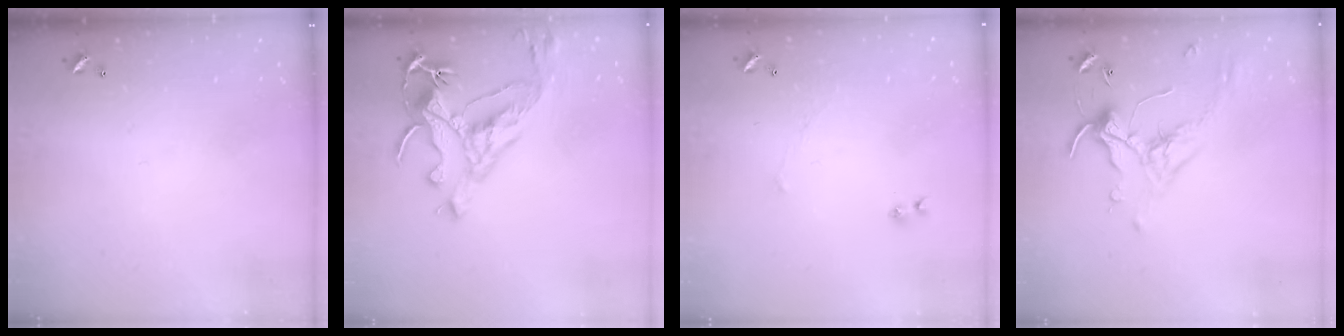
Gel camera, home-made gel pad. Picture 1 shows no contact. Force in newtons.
{"total": 7.3, "press": 7.2, "slide": 1.6}
{"total": 1.6, "press": 1.5, "slide": 0.6}
{"total": 0.6, "press": 0.5, "slide": 0.3}